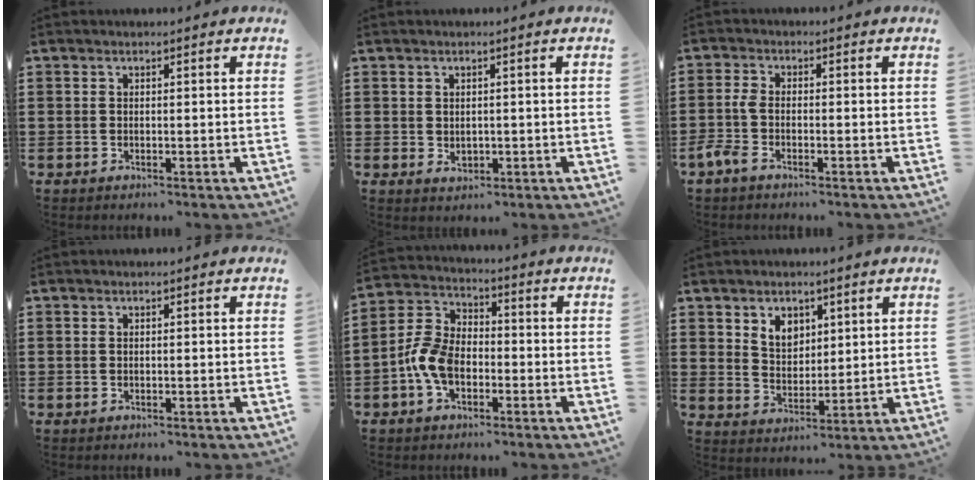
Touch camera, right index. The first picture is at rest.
{"total": 1.5, "force": [0.1, 1.3, 0.8], "torque": [-0.017, 0.003, 0.002]}
{"total": 2.7, "force": [-1.6, 0.9, 2.0], "torque": [-0.064, -0.006, -0.038]}
{"total": 0.0}
{"total": 7.1, "force": [-2.5, 4.5, 4.9], "torque": [-0.130, 0.002, -0.055]}
{"total": 4.7, "force": [3.0, 3.3, 1.3], "torque": [-0.042, 0.010, 0.056]}